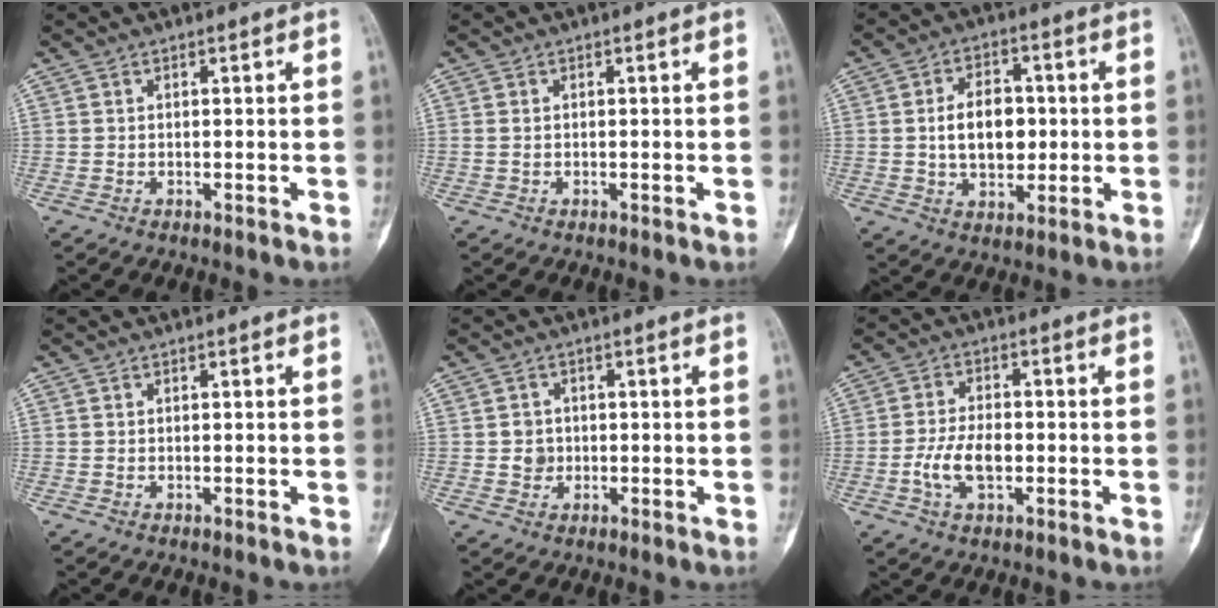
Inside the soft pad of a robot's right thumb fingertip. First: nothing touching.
{"total": 0.8, "force": [0.0, 0.6, 0.5], "torque": [-0.016, -0.001, 0.001]}
{"total": 9.6, "force": [0.2, 6.4, 7.2], "torque": [-0.089, 0.008, 0.006]}
{"total": 0.0}
{"total": 2.7, "force": [-0.1, 2.6, 0.9], "torque": [0.000, 0.006, -0.001]}
{"total": 7.1, "force": [-1.6, 3.8, 5.8], "torque": [-0.116, 0.011, -0.031]}